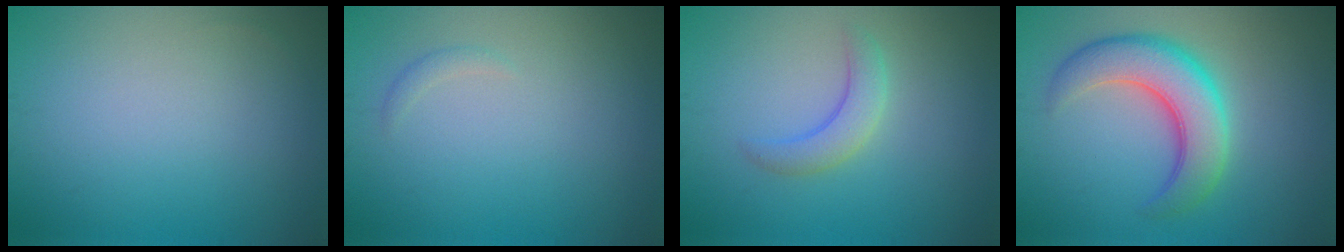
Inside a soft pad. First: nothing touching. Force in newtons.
{"total": 0.7, "press": 0.7, "slide": 0.0}
{"total": 2.5, "press": 2.5, "slide": 0.2}
{"total": 6.5, "press": 6.5, "slide": 0.4}